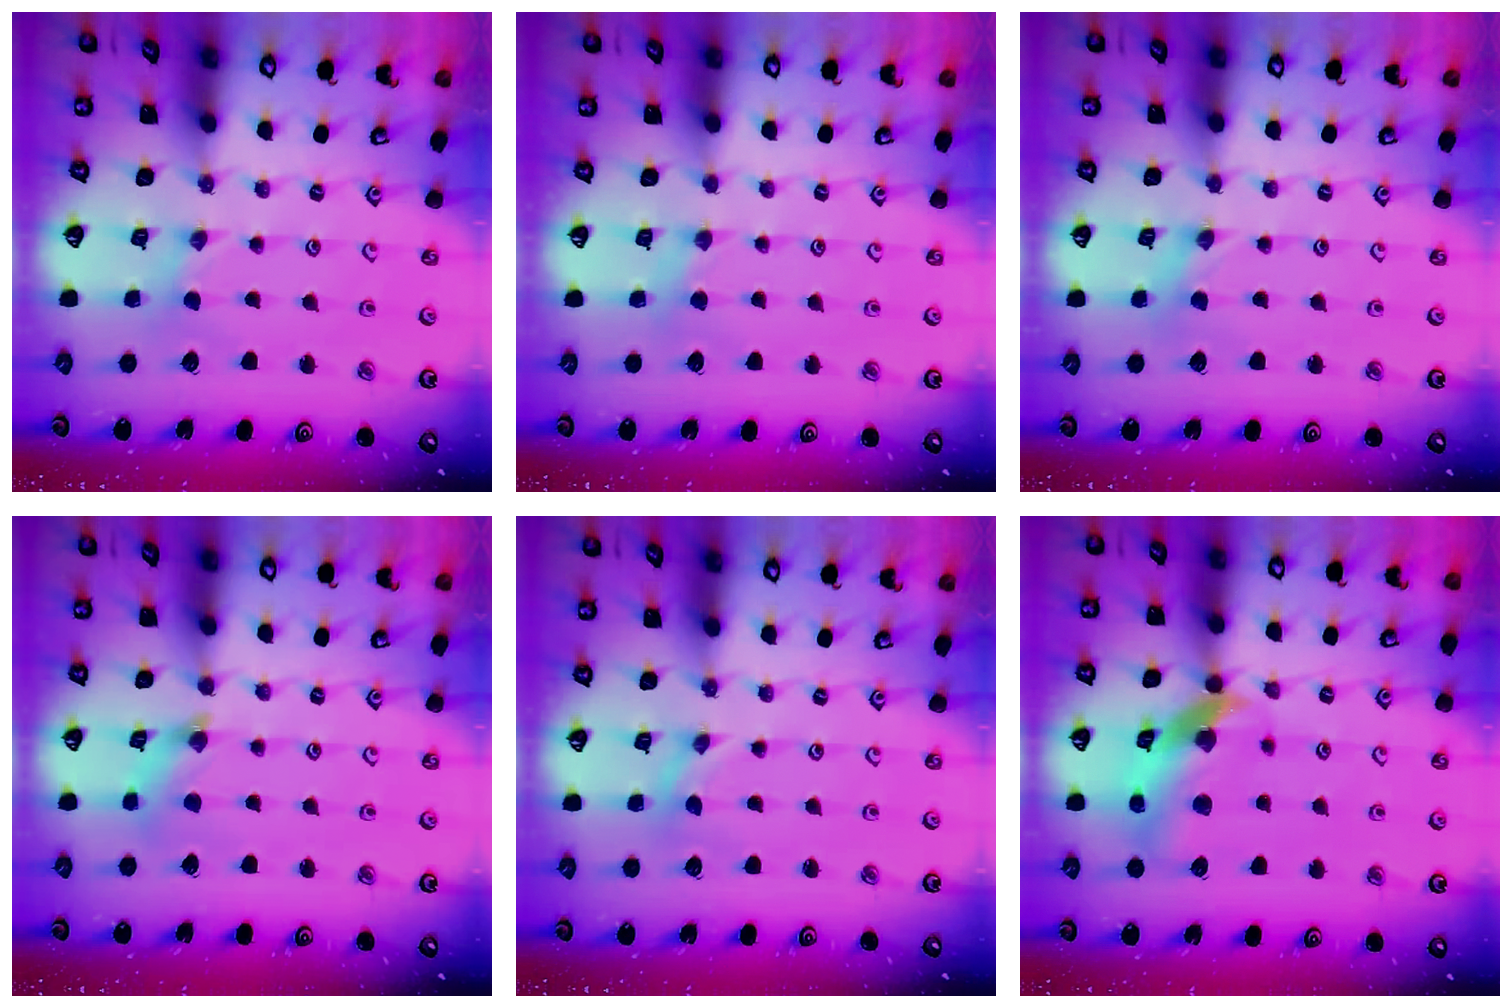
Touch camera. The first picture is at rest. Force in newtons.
{"total": 2.4, "press": 2.4, "slide": 0.4}
{"total": 0.0}
{"total": 2.4, "press": 2.4, "slide": 0.2}
{"total": 0.0}
{"total": 14.5, "press": 14.4, "slide": 2.0}